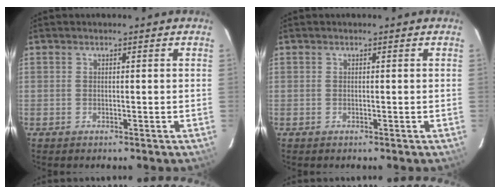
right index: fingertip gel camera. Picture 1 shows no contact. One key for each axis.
{"total": 0.0}